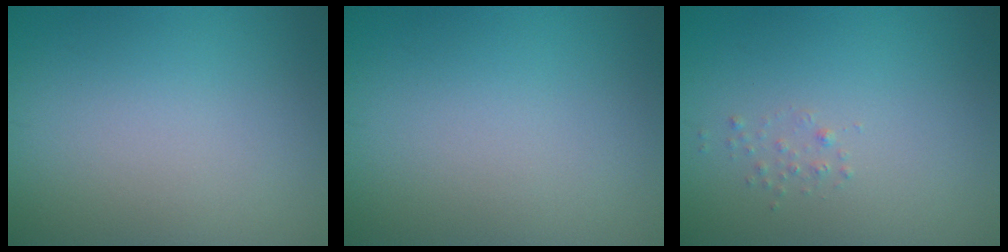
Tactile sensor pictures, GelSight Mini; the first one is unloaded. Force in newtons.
{"total": 0.0}
{"total": 0.6, "press": 0.6, "slide": 0.0}